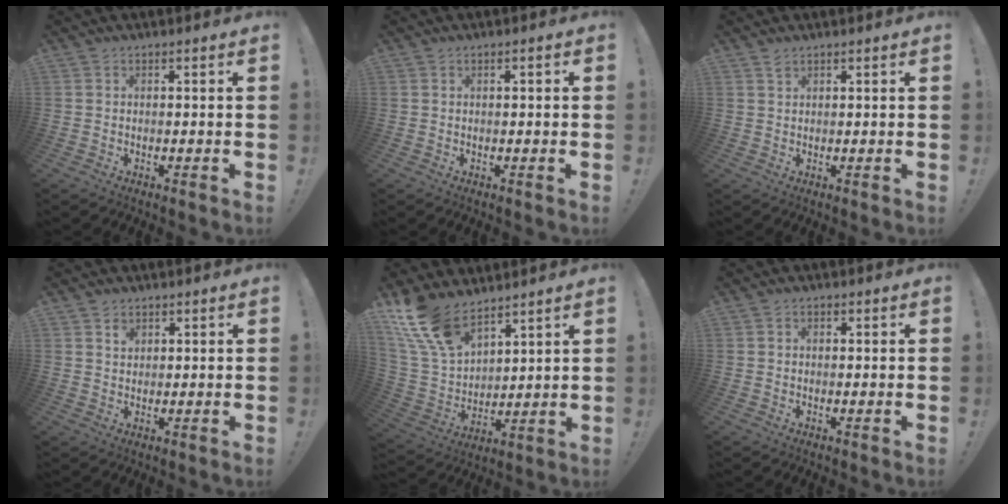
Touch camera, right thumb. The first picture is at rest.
{"total": 0.6, "force": [-0.1, 0.3, 0.5], "torque": [-0.010, 0.003, -0.003]}
{"total": 1.5, "force": [1.2, 0.5, 0.7], "torque": [0.001, -0.008, 0.020]}
{"total": 1.9, "force": [1.3, 1.2, 0.5], "torque": [0.012, -0.012, 0.021]}
{"total": 15.4, "force": [11.6, 7.3, 7.0], "torque": [-0.161, -0.078, 0.221]}
{"total": 0.8, "force": [-0.1, 0.7, 0.5], "torque": [-0.009, 0.003, -0.001]}